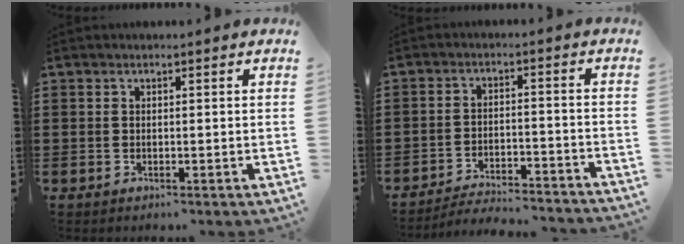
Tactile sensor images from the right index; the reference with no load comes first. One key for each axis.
{"total": 4.3, "fx": -4.2, "fy": 0.1, "fz": 0.8, "tx": -0.019, "ty": 0.002, "tz": -0.087}